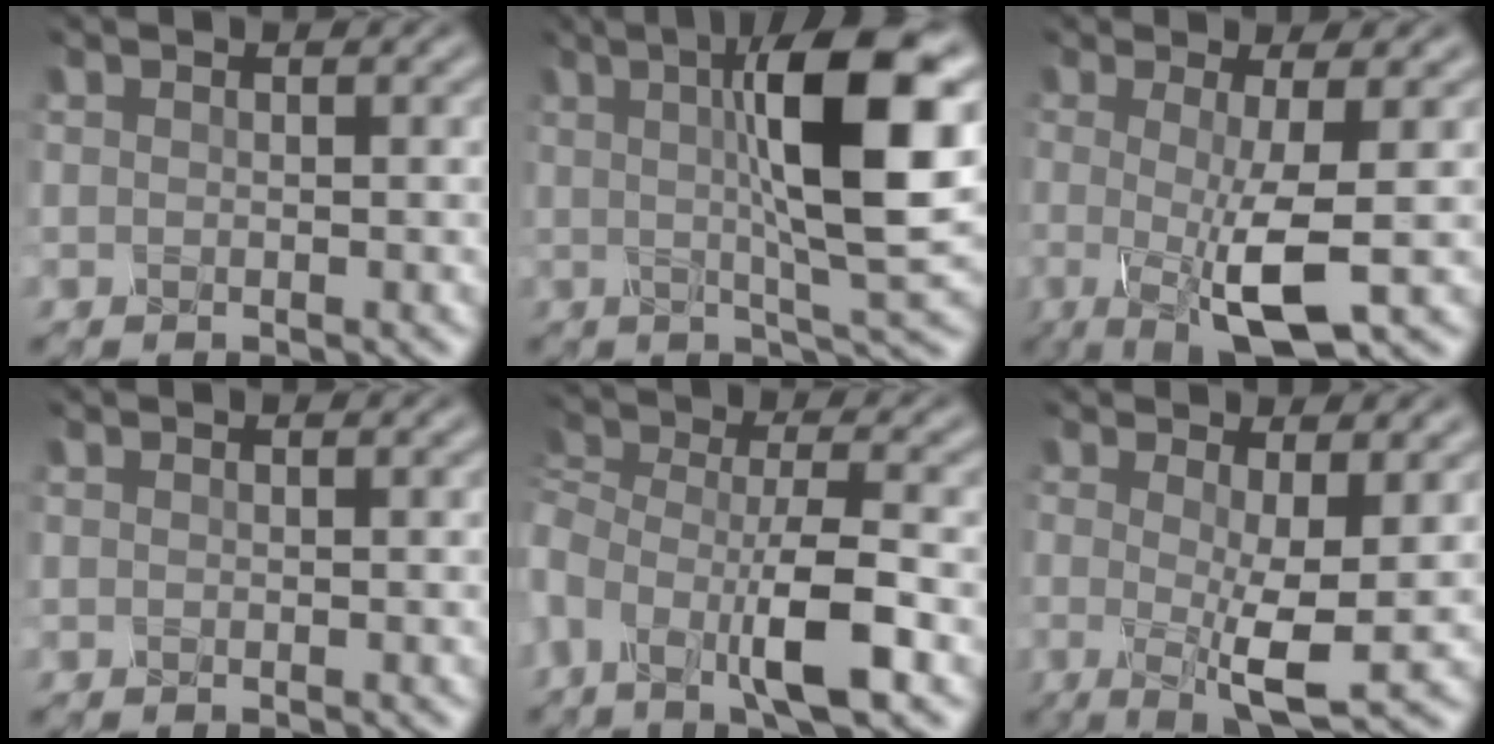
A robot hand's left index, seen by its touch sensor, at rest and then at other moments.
{"total": 10.7, "force": [1.8, 2.2, 10.3], "torque": [-0.143, 0.004, 0.025]}
{"total": 6.1, "force": [-1.5, 1.2, 5.8], "torque": [-0.089, -0.009, -0.028]}
{"total": 0.0}
{"total": 6.9, "force": [-3.4, 1.8, 5.7], "torque": [-0.103, 0.003, -0.080]}
{"total": 5.7, "force": [-0.3, 1.3, 5.6], "torque": [-0.080, -0.013, -0.007]}